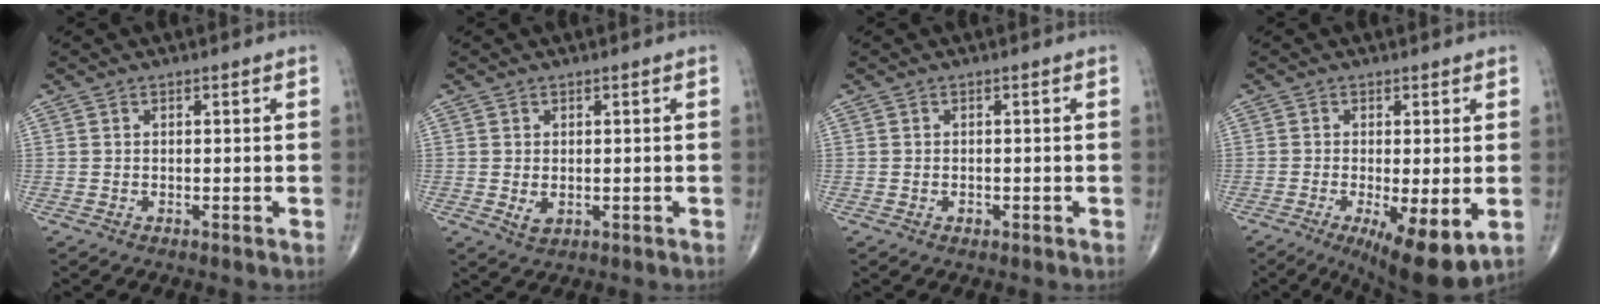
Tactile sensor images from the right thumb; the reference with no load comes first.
{"total": 2.3, "force": [-0.2, 1.6, 1.7], "torque": [-0.025, -0.004, 0.003]}
{"total": 0.9, "force": [-0.4, 0.7, 0.5], "torque": [-0.007, 0.004, -0.004]}
{"total": 10.7, "force": [-3.4, 3.2, 9.7], "torque": [-0.150, -0.022, -0.046]}